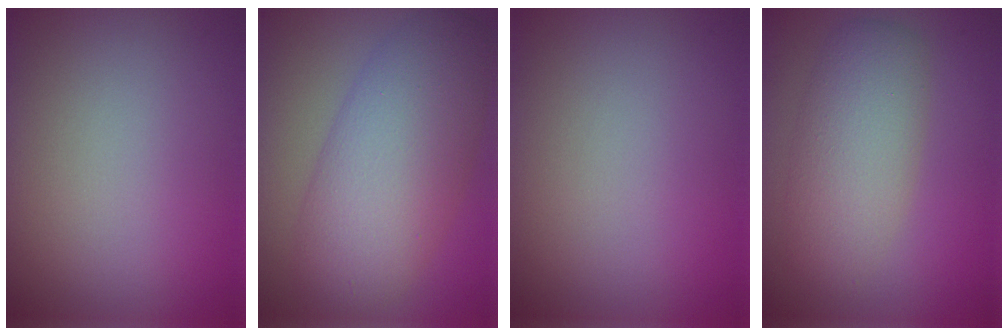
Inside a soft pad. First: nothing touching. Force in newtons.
{"total": 8.3, "press": 8.3, "slide": 0.2}
{"total": 0.0}
{"total": 5.0, "press": 5.0, "slide": 0.2}